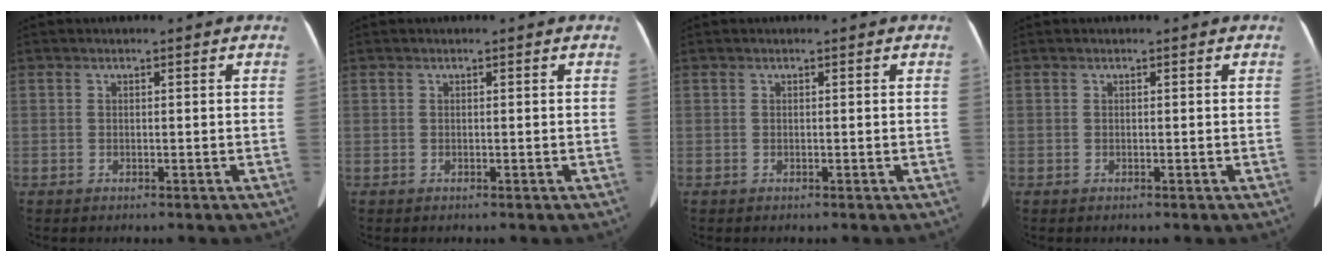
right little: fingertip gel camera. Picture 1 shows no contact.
{"total": 0.0}
{"total": 0.0}
{"total": 0.0}